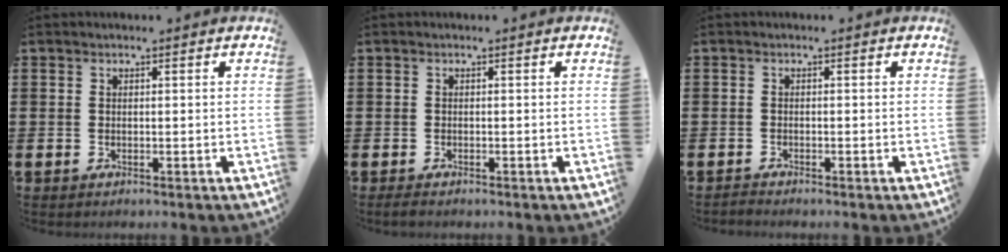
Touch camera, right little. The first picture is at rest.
{"total": 0.6, "force": [-0.4, 0.3, 0.4], "torque": [-0.009, 0.001, -0.009]}
{"total": 0.6, "force": [-0.6, -0.1, 0.0], "torque": [-0.002, -0.004, -0.012]}